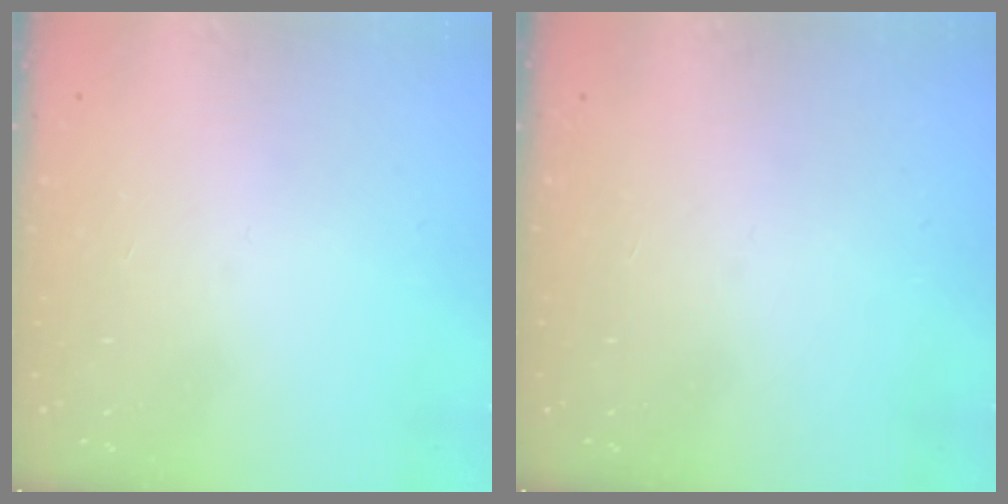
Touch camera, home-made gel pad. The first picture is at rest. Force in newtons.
{"total": 0.0}